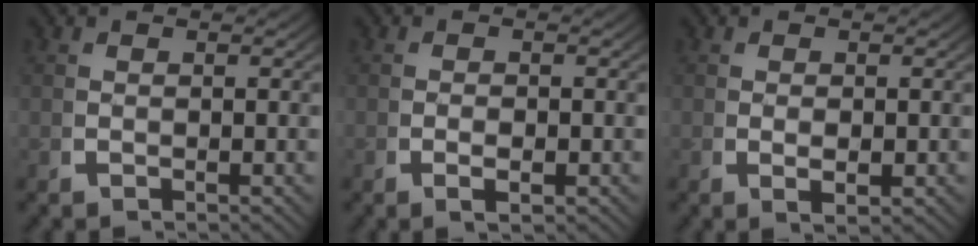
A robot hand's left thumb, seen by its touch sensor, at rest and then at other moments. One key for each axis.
{"total": 1.3, "fx": -0.4, "fy": 0.5, "fz": 1.1, "tx": -0.024, "ty": -0.004, "tz": -0.007}
{"total": 1.5, "fx": 0.1, "fy": 0.8, "fz": 1.2, "tx": -0.030, "ty": -0.010, "tz": 0.007}